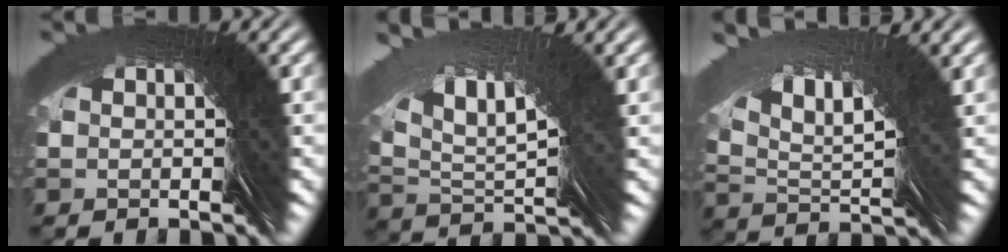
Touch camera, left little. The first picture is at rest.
{"total": 4.7, "force": [3.8, -1.6, 2.3], "torque": [-0.038, 0.048, 0.051]}
{"total": 5.1, "force": [4.2, -2.4, 1.7], "torque": [-0.016, 0.052, 0.057]}